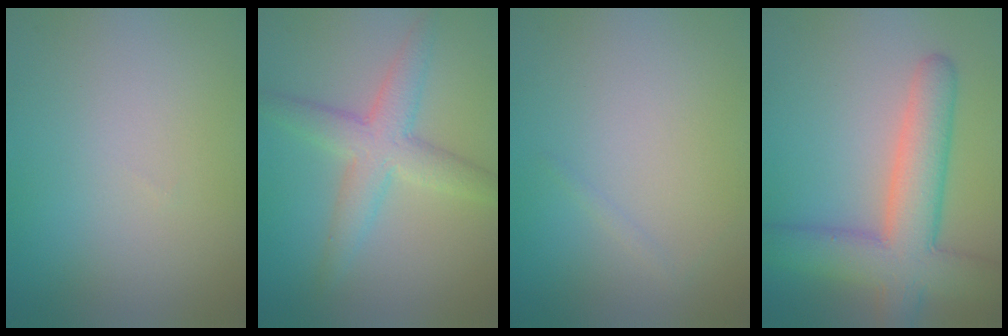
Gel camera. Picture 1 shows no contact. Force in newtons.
{"total": 4.4, "press": 4.4, "slide": 0.0}
{"total": 0.5, "press": 0.5, "slide": 0.0}
{"total": 7.7, "press": 7.7, "slide": 0.5}